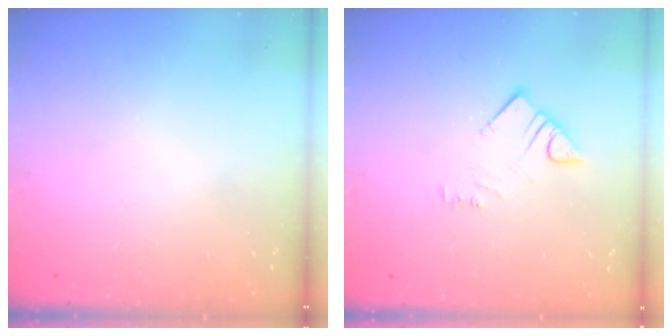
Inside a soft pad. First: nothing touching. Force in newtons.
{"total": 3.7, "press": 3.7, "slide": 0.3}